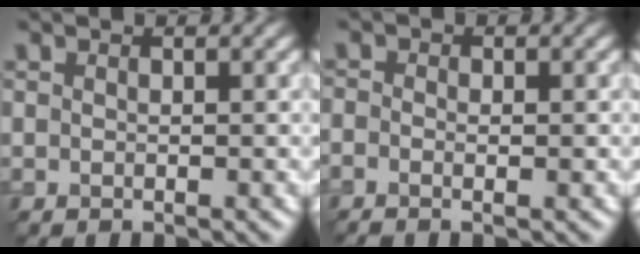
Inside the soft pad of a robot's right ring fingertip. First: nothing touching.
{"total": 2.1, "force": [-0.6, 1.1, 1.7], "torque": [-0.018, 0.001, -0.015]}